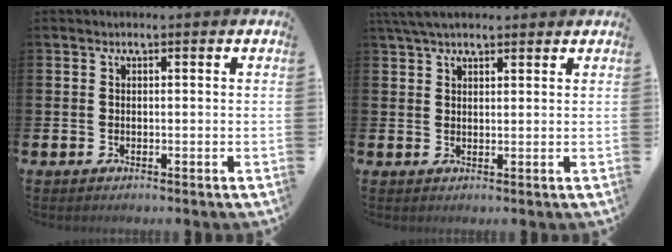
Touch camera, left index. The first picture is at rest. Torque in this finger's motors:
{"motor_torque": [0.84, -1.30, 1.05, 0.21]}